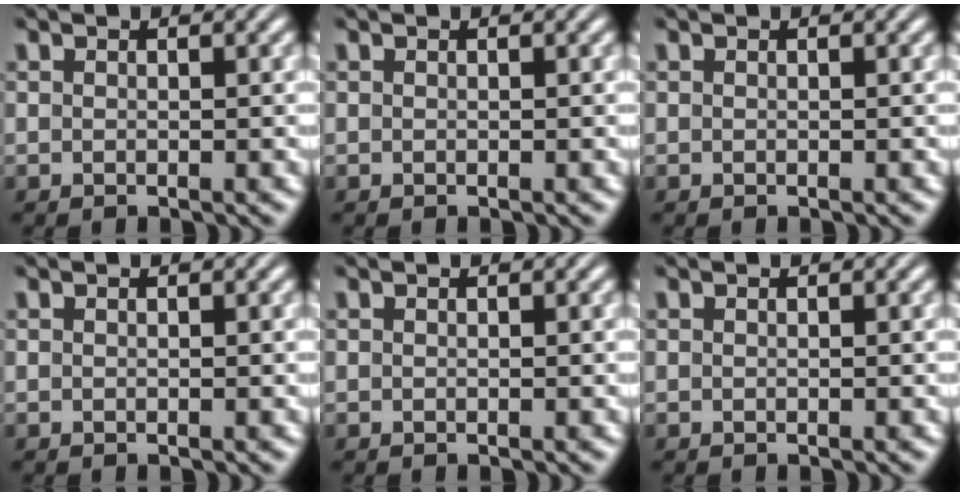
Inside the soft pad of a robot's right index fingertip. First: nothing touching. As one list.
[{"total": 0.0}, {"total": 0.0}, {"total": 0.0}, {"total": 0.0}, {"total": 0.0}]